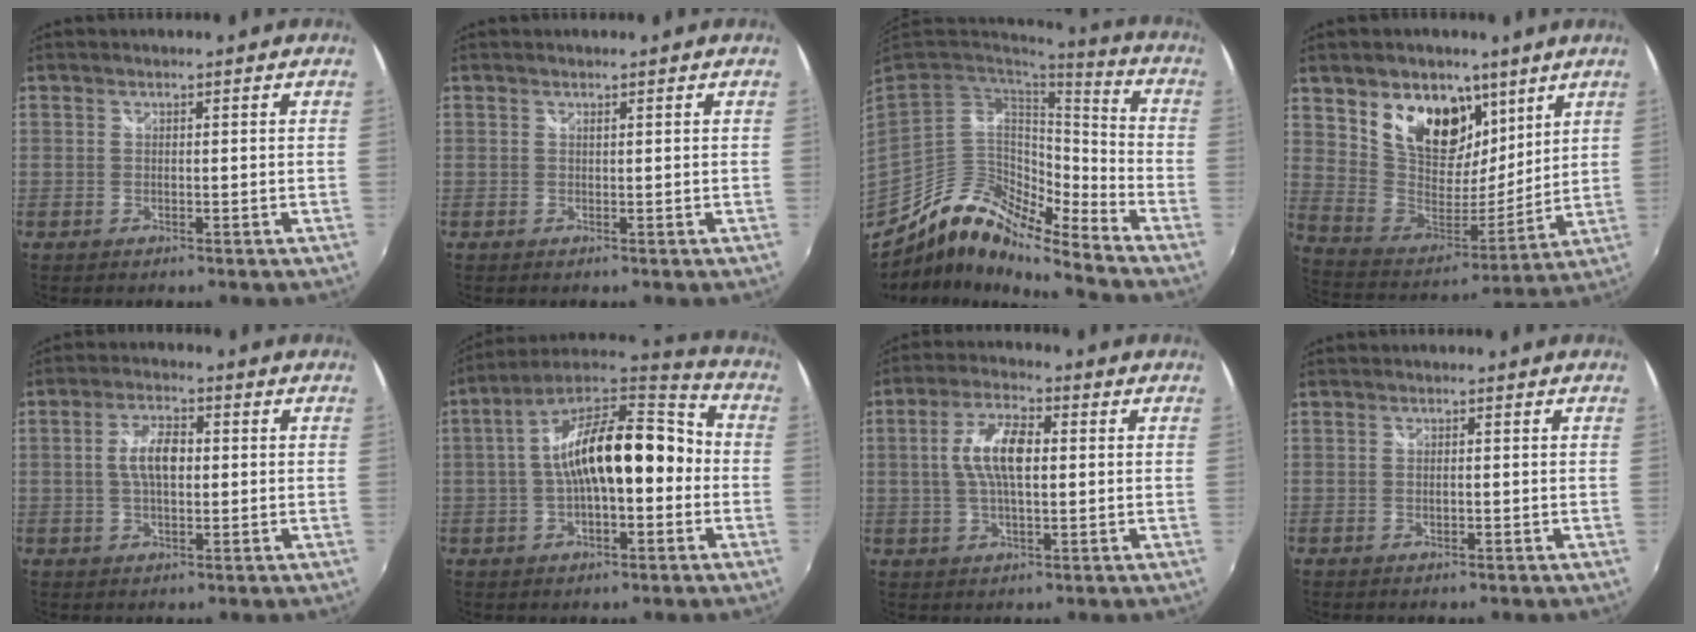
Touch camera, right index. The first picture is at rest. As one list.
[{"total": 0.0}, {"total": 11.6, "force": [-9.6, 3.0, 5.9], "torque": [-0.105, 0.009, -0.193]}, {"total": 17.9, "force": [9.8, 11.5, 9.6], "torque": [-0.191, 0.003, 0.185]}, {"total": 6.0, "force": [0.3, 2.8, 5.3], "torque": [-0.099, 0.010, 0.006]}, {"total": 18.6, "force": [-1.2, 7.7, 16.9], "torque": [-0.294, 0.027, -0.027]}, {"total": 8.7, "force": [0.8, 3.4, 7.9], "torque": [-0.155, 0.013, 0.014]}, {"total": 0.8, "force": [-0.2, 0.5, 0.7], "torque": [-0.012, -0.002, -0.003]}]